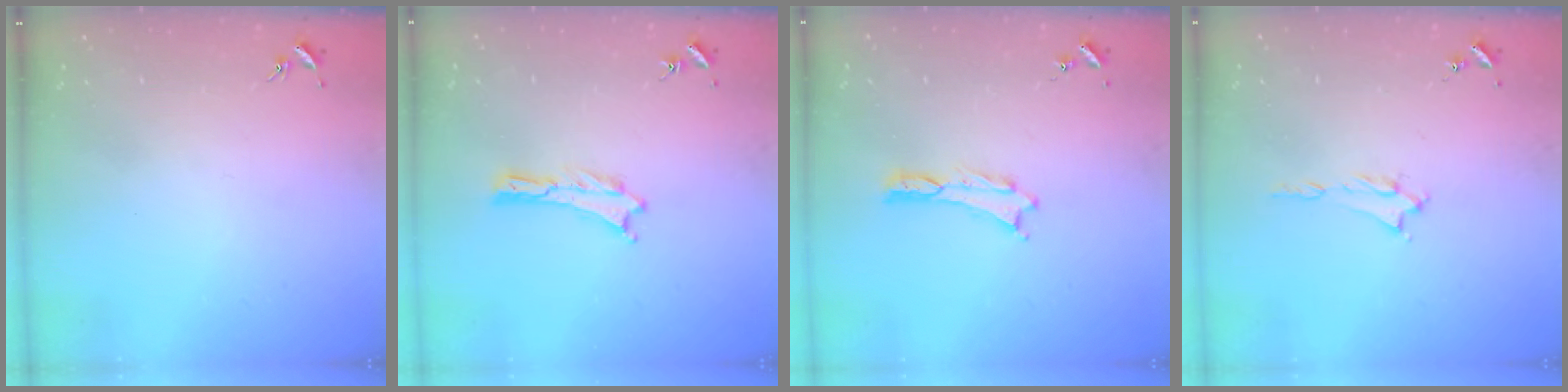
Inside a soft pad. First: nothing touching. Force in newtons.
{"total": 0.0}
{"total": 0.0}
{"total": 1.0, "press": 0.9, "slide": 0.2}